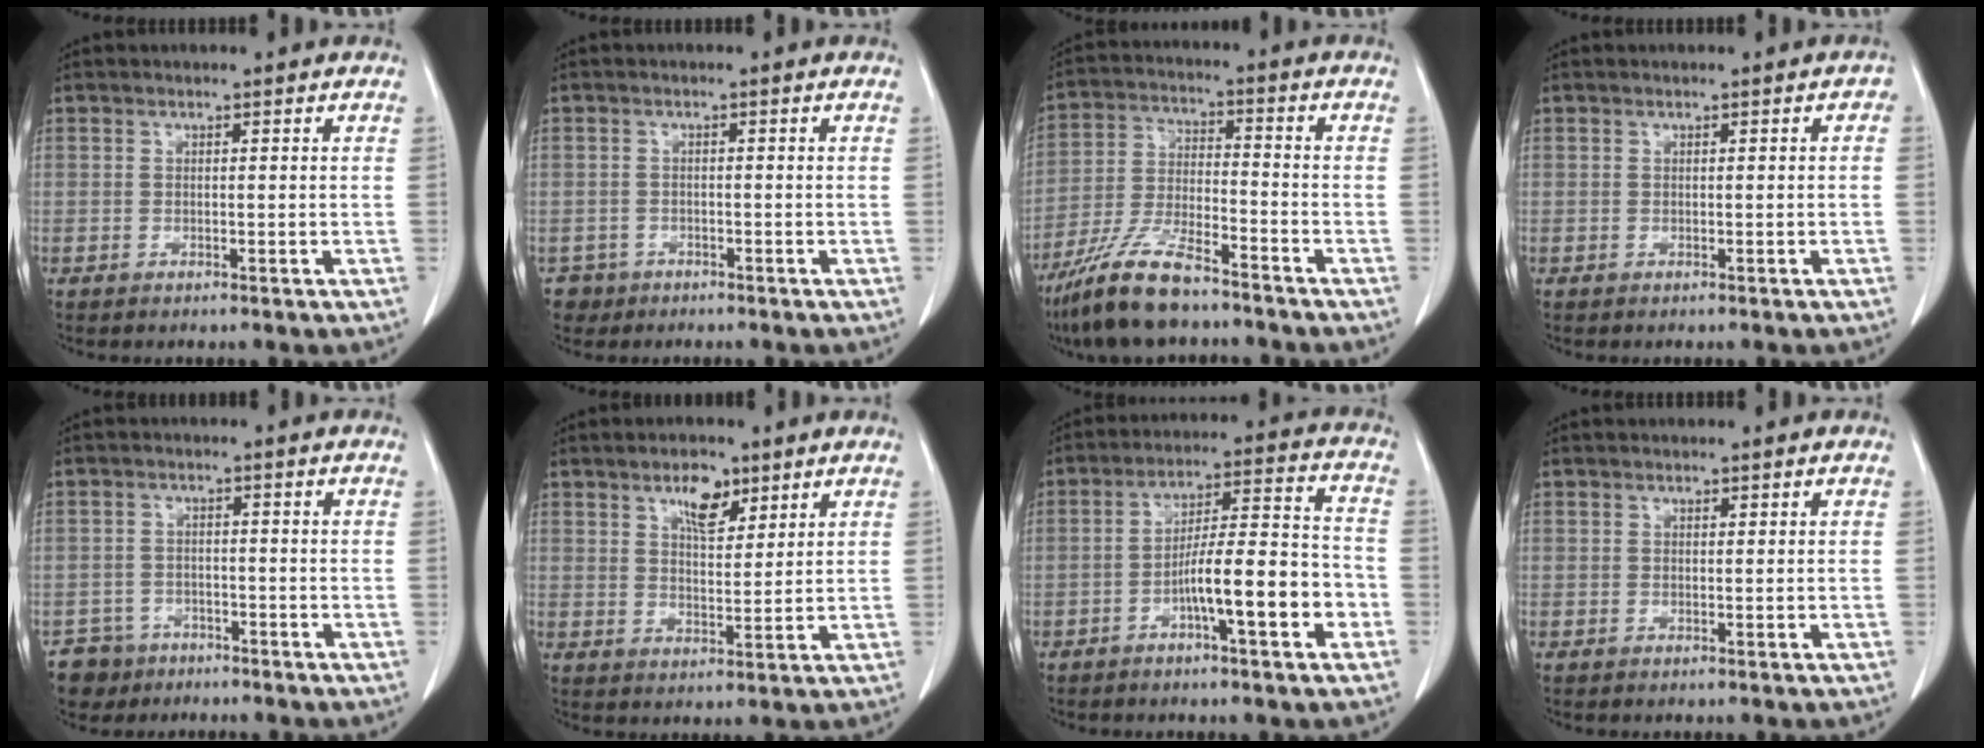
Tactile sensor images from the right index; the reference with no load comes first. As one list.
[{"total": 2.7, "force": [-1.4, 2.2, -0.5], "torque": [0.005, 0.010, -0.026]}, {"total": 11.7, "force": [-9.2, 2.1, 7.0], "torque": [-0.146, -0.022, -0.171]}, {"total": 0.6, "force": [-0.2, 0.3, 0.4], "torque": [0.001, 0.005, -0.002]}, {"total": 5.0, "force": [-3.5, 3.6, -0.5], "torque": [0.012, 0.007, -0.058]}, {"total": 5.3, "force": [3.3, 2.2, 3.6], "torque": [-0.067, 0.001, 0.058]}, {"total": 11.4, "force": [-4.5, 1.3, 10.4], "torque": [-0.170, 0.019, -0.072]}, {"total": 0.0}]